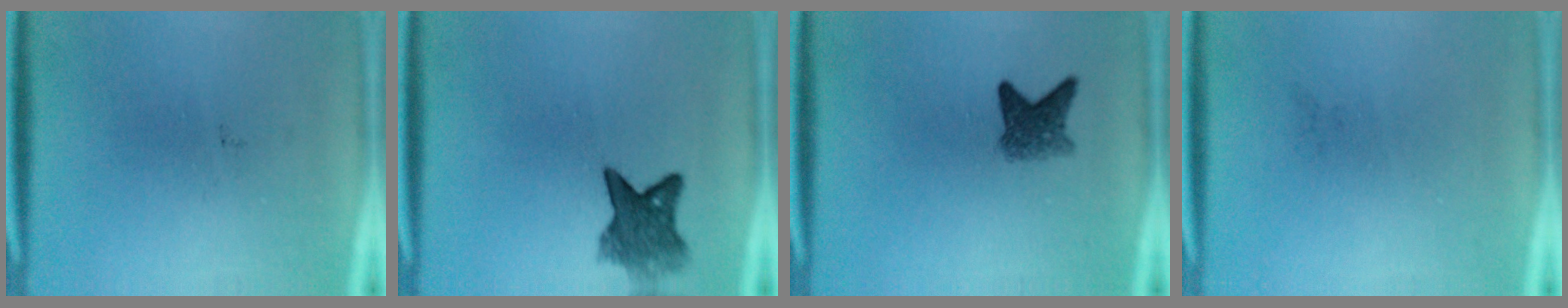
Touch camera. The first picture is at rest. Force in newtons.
{"total": 5.7}
{"total": 3.5}
{"total": 0.0}